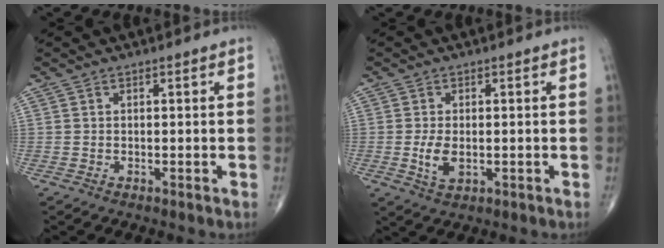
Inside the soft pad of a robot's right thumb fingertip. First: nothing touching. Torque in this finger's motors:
{"motor_torque": [-0.25, 0.30, 0.56, 0.30, 0.12]}